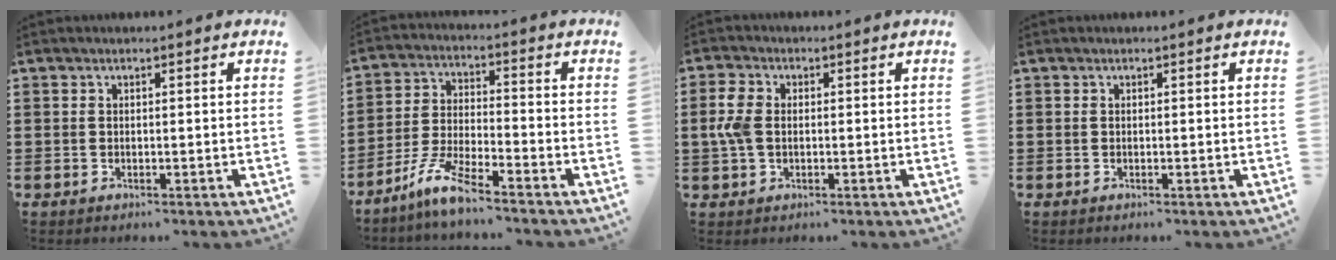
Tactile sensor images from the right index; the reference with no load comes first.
{"total": 6.9, "force": [-5.7, 0.1, 3.8], "torque": [-0.103, -0.016, -0.116]}
{"total": 4.6, "force": [0.1, 3.0, 3.5], "torque": [-0.096, 0.003, -0.006]}
{"total": 0.0}